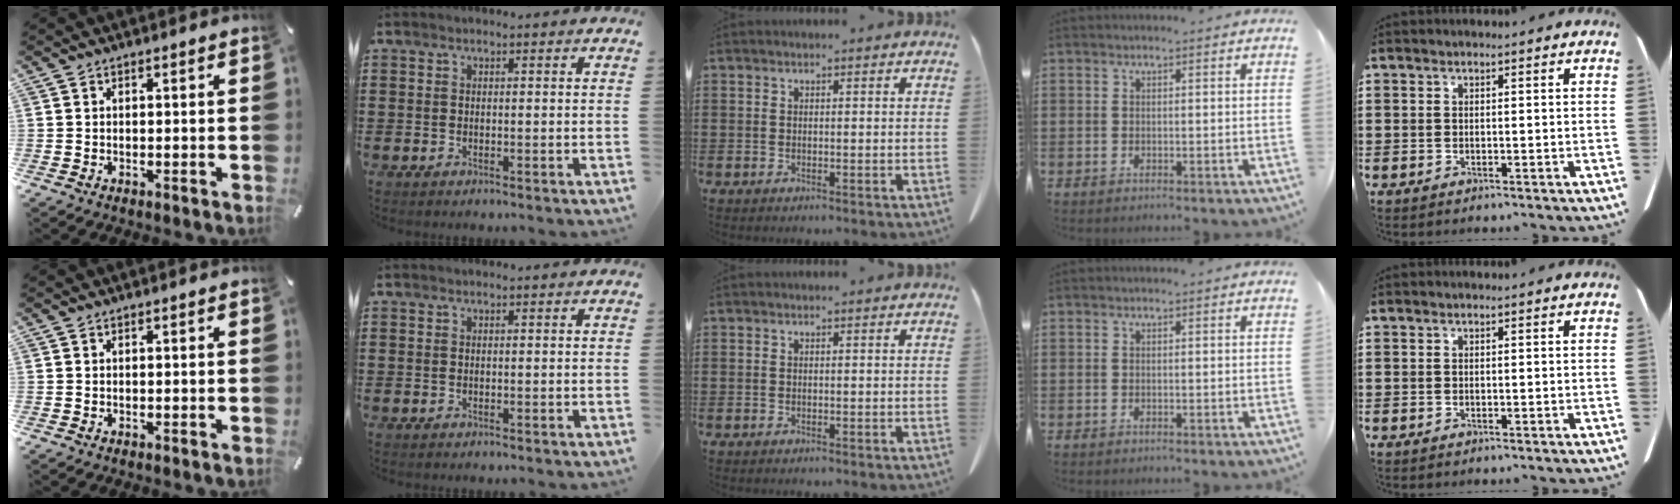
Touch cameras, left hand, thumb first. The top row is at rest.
{}